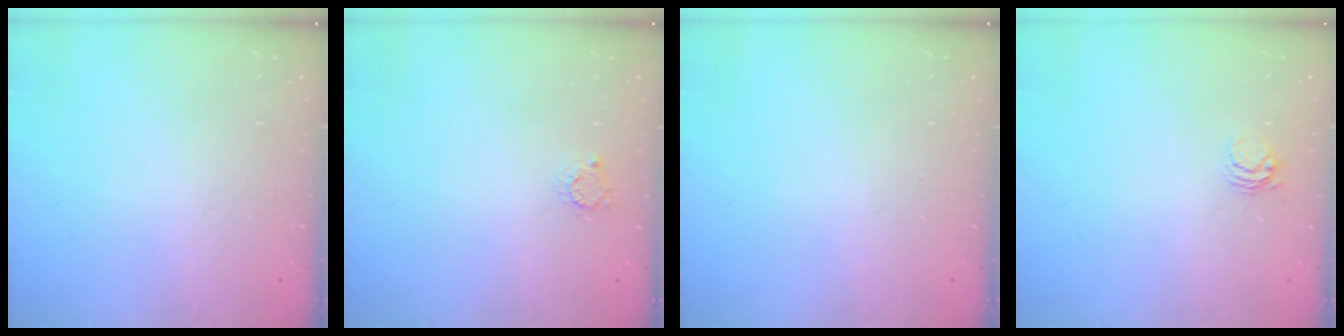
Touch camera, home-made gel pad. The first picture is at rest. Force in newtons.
{"total": 2.8, "press": 2.8, "slide": 0.4}
{"total": 0.0}
{"total": 4.4, "press": 4.4, "slide": 0.3}